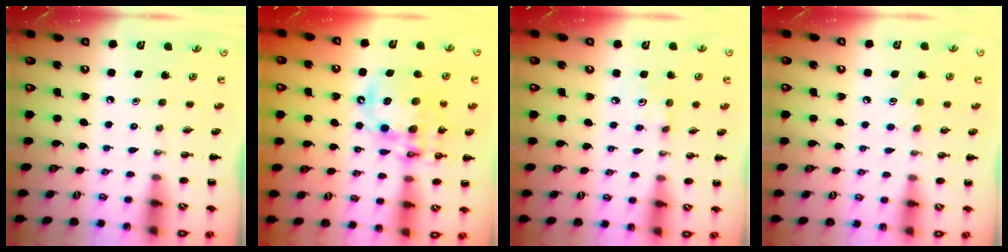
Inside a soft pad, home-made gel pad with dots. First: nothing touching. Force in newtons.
{"total": 16.1, "press": 15.7, "slide": 3.6}
{"total": 3.4, "press": 3.3, "slide": 1.0}
{"total": 5.0, "press": 4.8, "slide": 1.4}